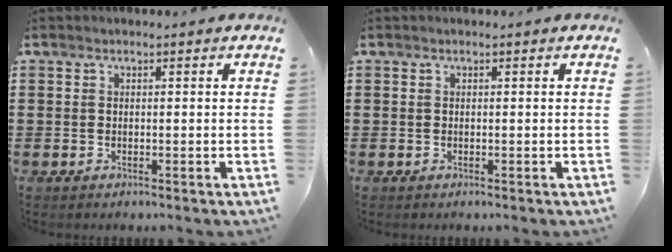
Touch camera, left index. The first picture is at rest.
{"total": 0.0}